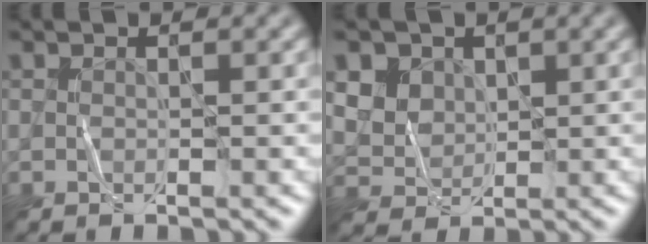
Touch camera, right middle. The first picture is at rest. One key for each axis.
{"total": 6.9, "fx": 3.6, "fy": 5.3, "fz": 2.5, "tx": -0.080, "ty": 0.021, "tz": 0.060}